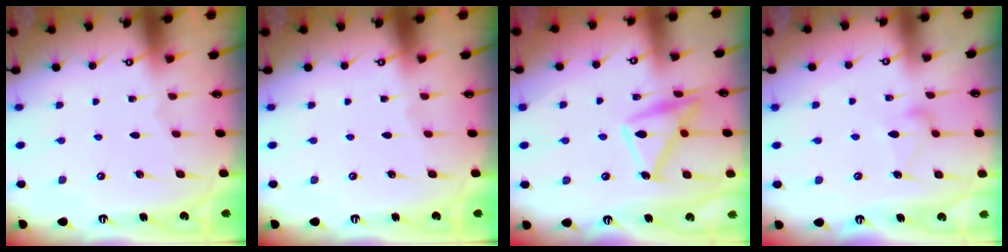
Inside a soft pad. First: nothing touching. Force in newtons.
{"total": 0.0}
{"total": 14.8, "press": 14.7, "slide": 1.1}
{"total": 7.8, "press": 7.8, "slide": 0.4}